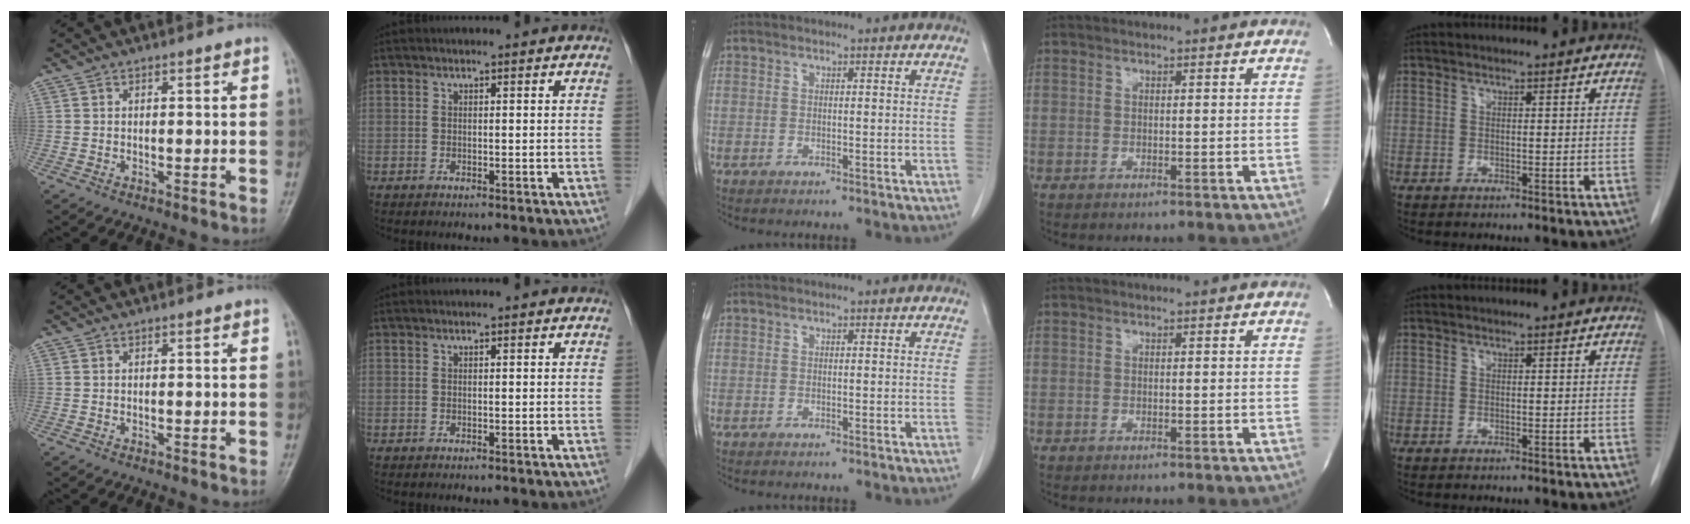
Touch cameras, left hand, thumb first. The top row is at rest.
{}